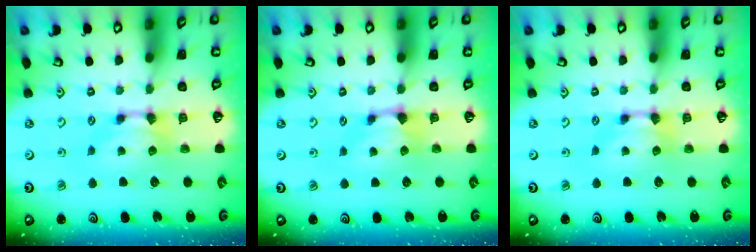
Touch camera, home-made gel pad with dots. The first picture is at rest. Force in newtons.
{"total": 0.9, "press": 0.7, "slide": 0.6}
{"total": 0.0}